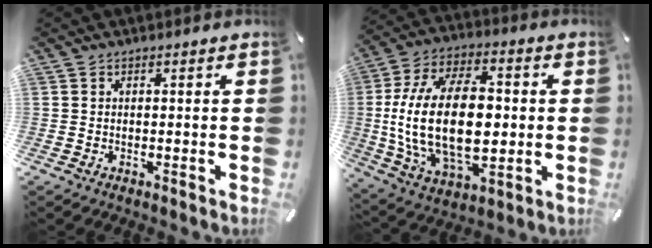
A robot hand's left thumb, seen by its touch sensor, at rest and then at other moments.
{"total": 24.6, "force": [-0.3, 14.8, 19.6], "torque": [-0.390, -0.006, -0.003]}